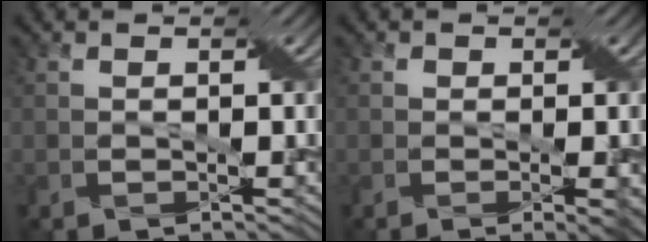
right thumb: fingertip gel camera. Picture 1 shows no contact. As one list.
[{"total": 4.0, "force": [-1.4, 1.5, 3.4], "torque": [-0.039, -0.012, -0.014]}]